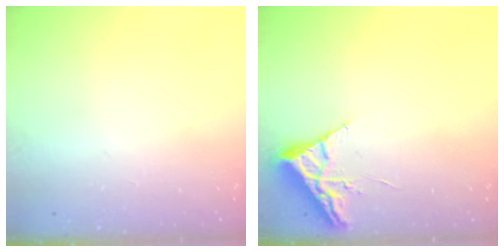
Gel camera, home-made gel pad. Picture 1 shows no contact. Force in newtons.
{"total": 3.7, "press": 3.6, "slide": 0.5}